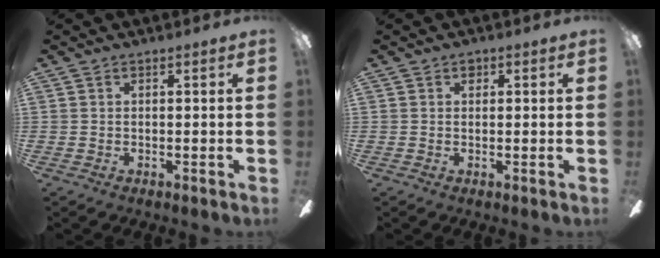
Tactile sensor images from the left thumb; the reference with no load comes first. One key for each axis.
{"total": 1.0, "fx": 0.6, "fy": 0.7, "fz": 0.5, "tx": -0.003, "ty": 0.000, "tz": 0.009}